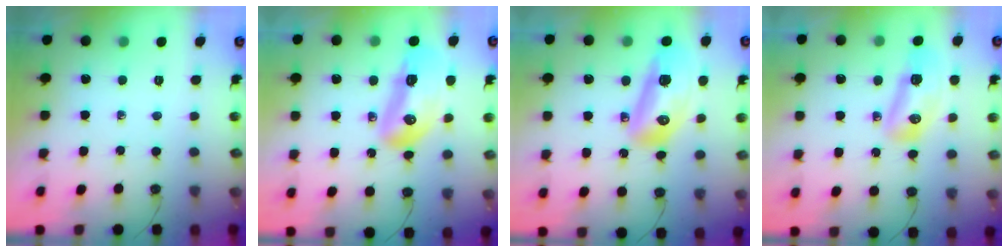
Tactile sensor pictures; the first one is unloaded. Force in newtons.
{"total": 15.3, "press": 15.2, "slide": 1.8}
{"total": 16.6, "press": 16.5, "slide": 2.1}
{"total": 20.6, "press": 14.9, "slide": 14.3}